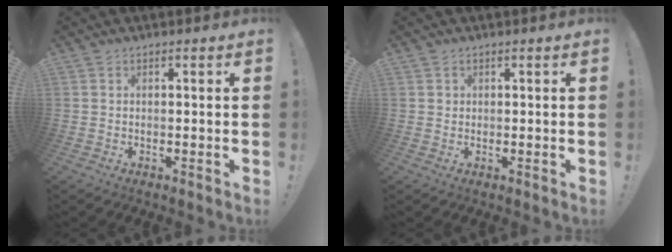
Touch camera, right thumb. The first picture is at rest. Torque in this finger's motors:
{"motor_torque": [0.21, 0.16, 0.09, 0.06, 0.00]}